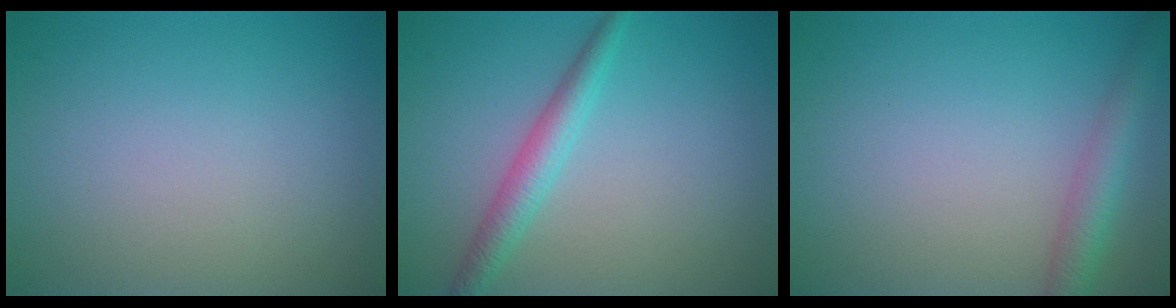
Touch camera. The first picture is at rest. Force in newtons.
{"total": 2.7, "press": 2.7, "slide": 0.2}
{"total": 3.0, "press": 3.0, "slide": 0.1}